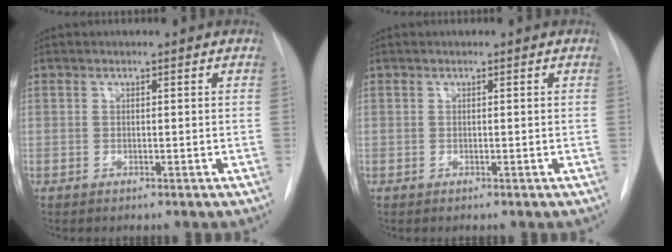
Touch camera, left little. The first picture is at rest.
{"total": 0.0}